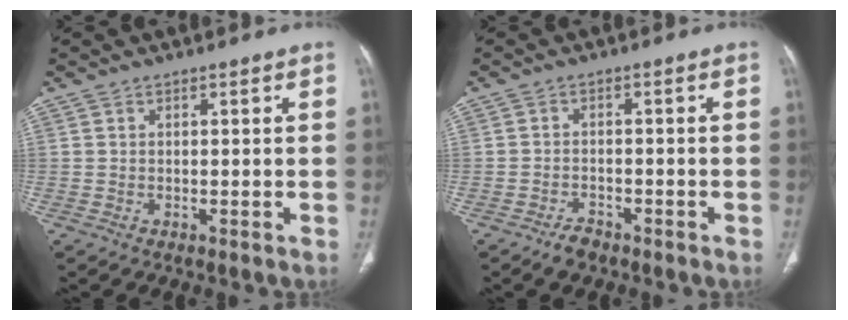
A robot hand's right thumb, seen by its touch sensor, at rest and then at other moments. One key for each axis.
{"total": 2.9, "fx": -2.2, "fy": 1.5, "fz": 1.1, "tx": -0.021, "ty": 0.010, "tz": -0.034}